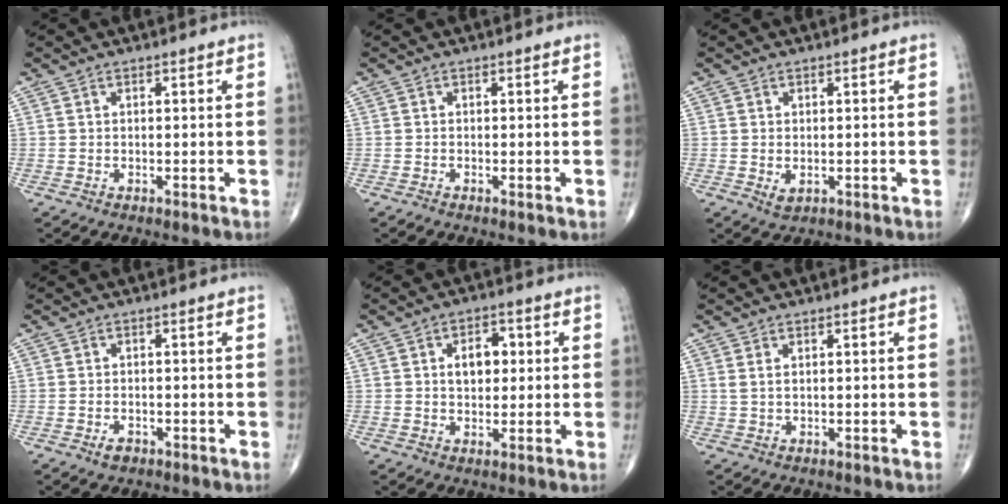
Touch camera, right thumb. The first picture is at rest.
{"total": 0.6, "force": [-0.3, 0.2, 0.5], "torque": [-0.009, -0.002, -0.008]}
{"total": 1.8, "force": [-0.2, 1.2, 1.3], "torque": [-0.019, -0.004, 0.002]}
{"total": 2.0, "force": [-1.1, 1.3, 1.1], "torque": [-0.016, 0.003, -0.016]}
{"total": 6.1, "force": [1.1, 4.0, 4.5], "torque": [-0.049, 0.006, 0.013]}
{"total": 1.4, "force": [0.6, 0.6, 1.2], "torque": [-0.030, 0.005, 0.017]}